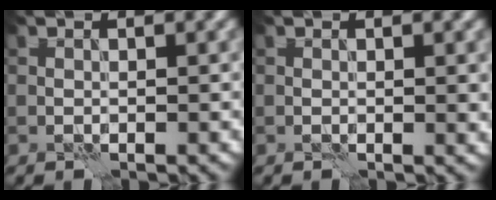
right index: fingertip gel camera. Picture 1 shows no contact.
{"total": 0.7, "force": [0.3, 0.0, 0.7], "torque": [-0.006, -0.001, 0.002]}